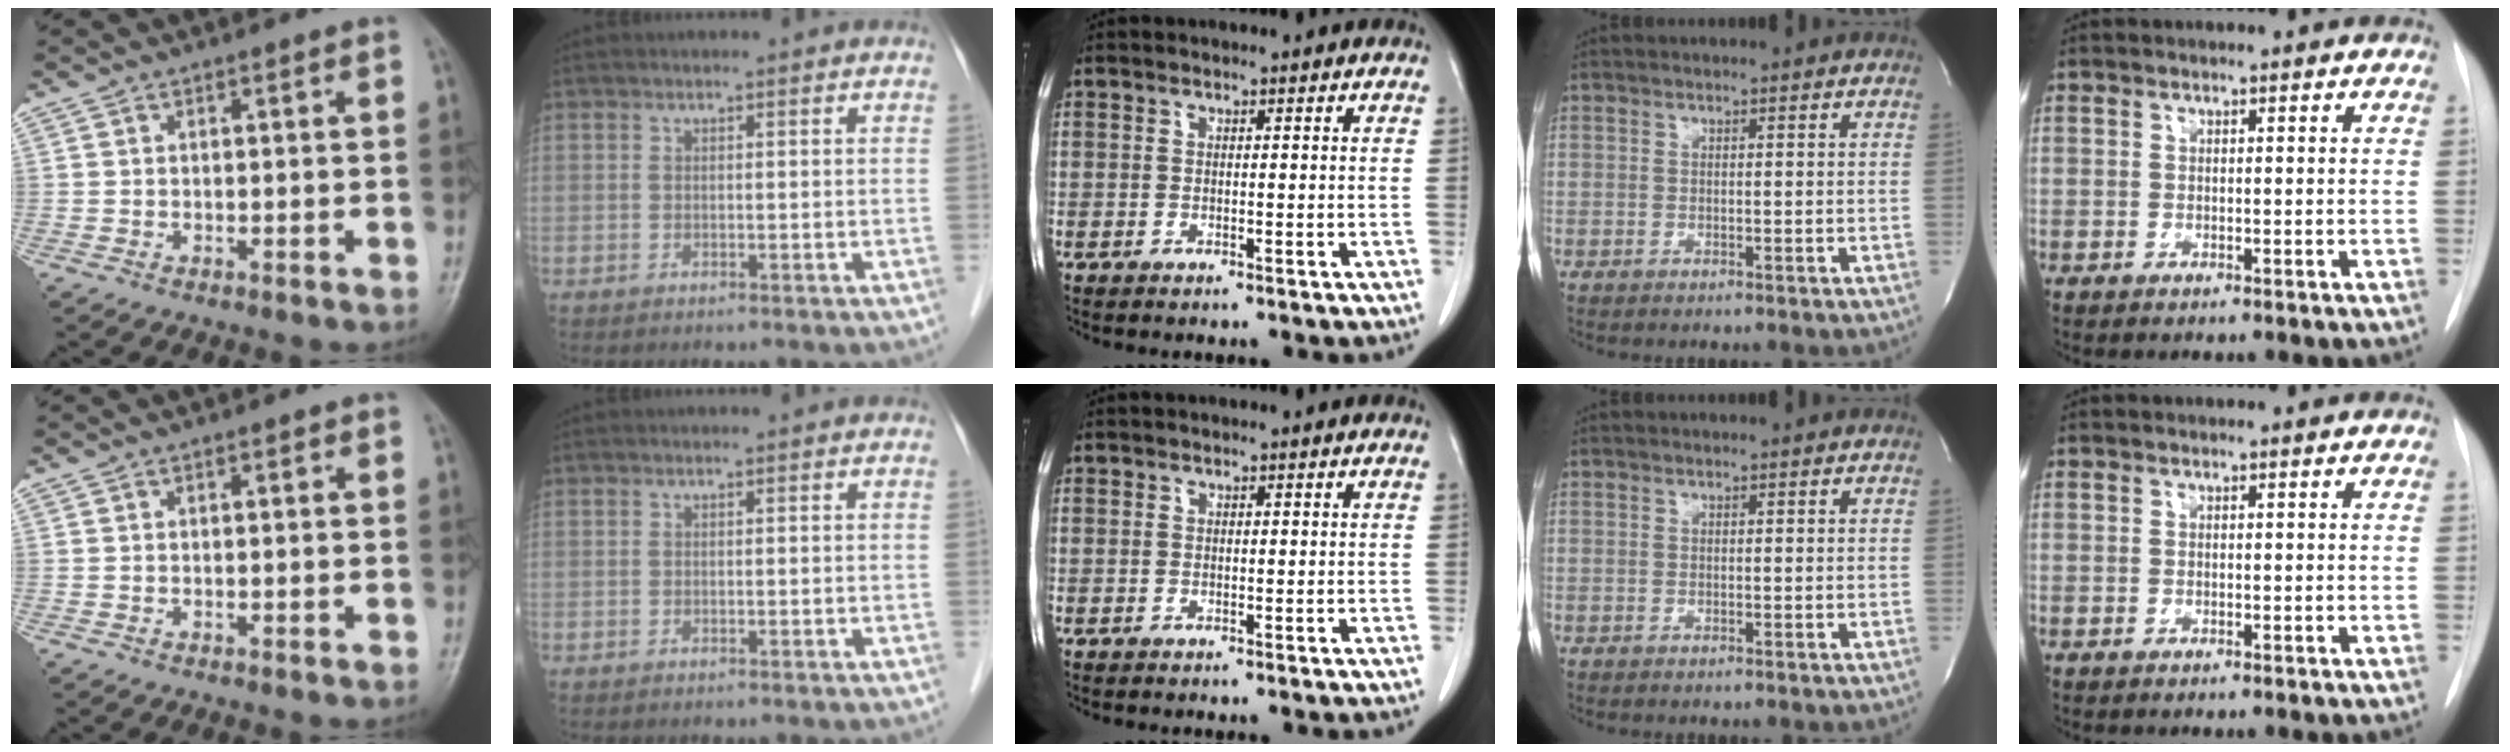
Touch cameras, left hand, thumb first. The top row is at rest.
{}